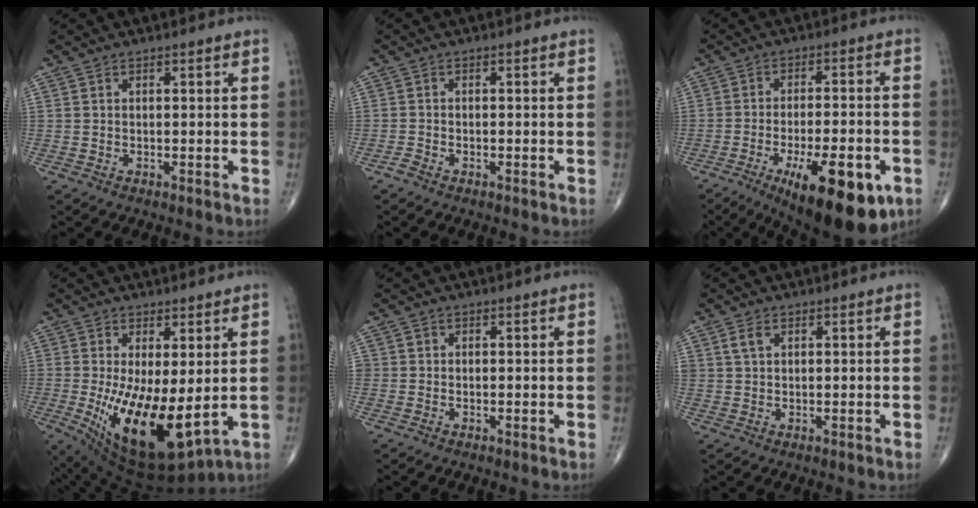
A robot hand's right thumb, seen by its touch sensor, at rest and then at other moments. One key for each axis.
{"total": 1.1, "fx": -0.9, "fy": 0.4, "fz": 0.4, "tx": -0.014, "ty": 0.000, "tz": -0.021}
{"total": 18.3, "fx": -8.2, "fy": 6.4, "fz": 15.1, "tx": -0.184, "ty": 0.014, "tz": -0.109}
{"total": 16.4, "fx": -1.9, "fy": 6.7, "fz": 14.9, "tx": -0.255, "ty": -0.034, "tz": -0.005}
{"total": 0.7, "fx": 0.0, "fy": 0.7, "fz": 0.1, "tx": 0.005, "ty": 0.004, "tz": 0.000}
{"total": 2.2, "fx": 1.0, "fy": 1.4, "fz": 1.4, "tx": -0.024, "ty": 0.001, "tz": 0.024}